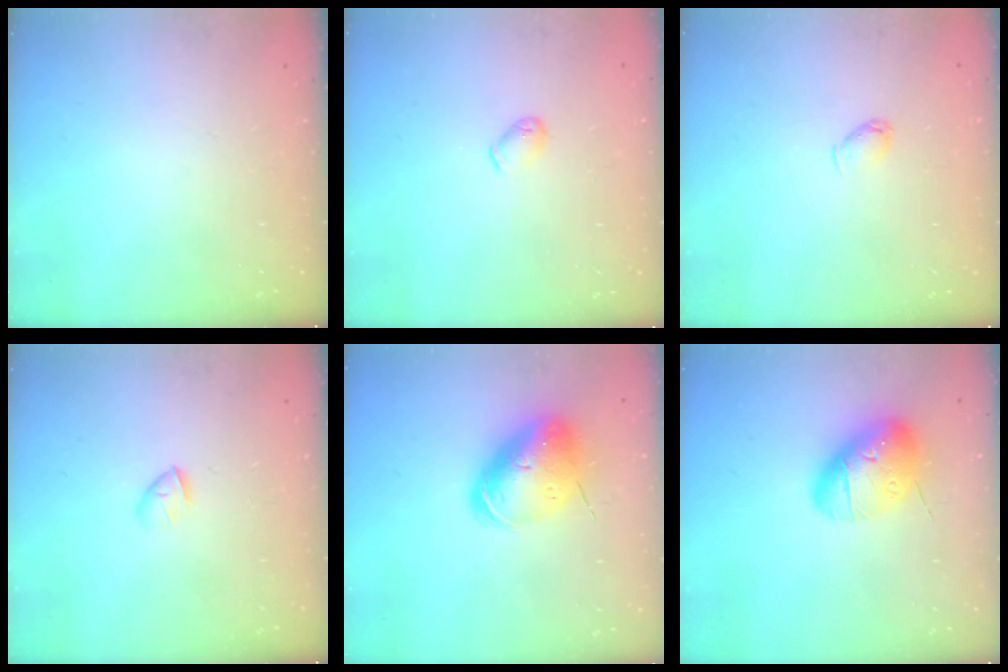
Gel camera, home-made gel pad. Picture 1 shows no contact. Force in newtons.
{"total": 4.9, "press": 4.8, "slide": 0.9}
{"total": 3.1, "press": 3.0, "slide": 0.6}
{"total": 2.6, "press": 2.5, "slide": 0.8}
{"total": 13.8, "press": 13.6, "slide": 2.6}
{"total": 14.9, "press": 14.8, "slide": 1.9}